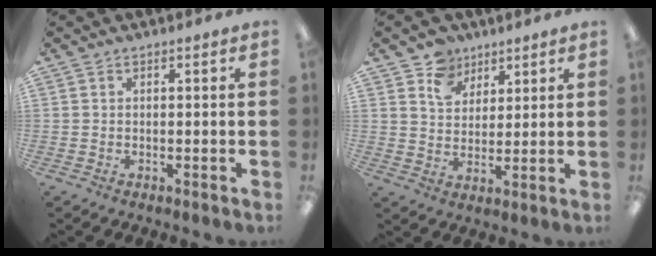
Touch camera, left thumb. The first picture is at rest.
{"total": 7.7, "force": [5.3, 5.4, 1.1], "torque": [-0.028, -0.023, 0.100]}